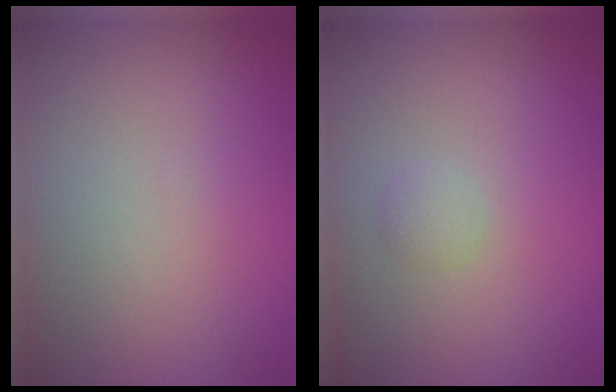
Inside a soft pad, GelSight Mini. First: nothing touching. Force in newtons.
{"total": 0.9, "press": 0.9, "slide": 0.0}